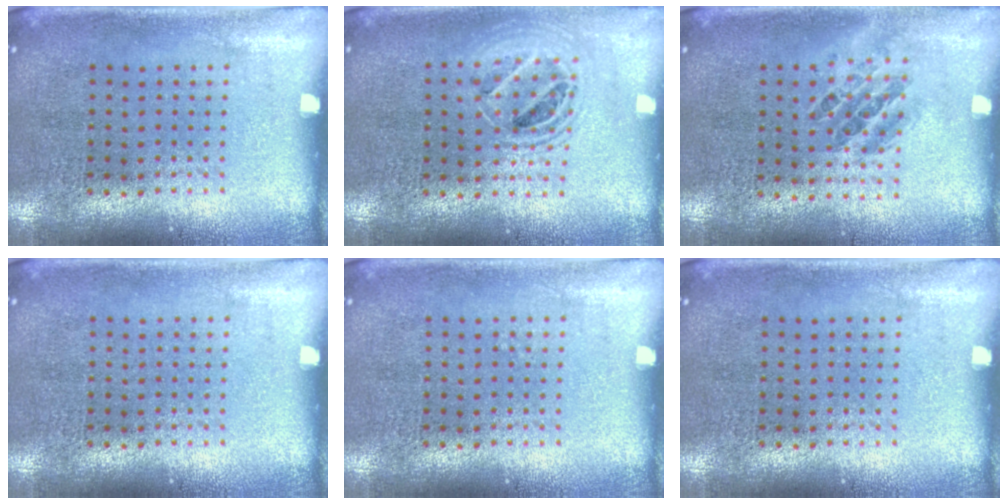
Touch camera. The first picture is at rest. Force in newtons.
{"total": 1.4, "press": 1.3, "slide": 0.6}
{"total": 1.0, "press": 0.9, "slide": 0.5}
{"total": 0.0}
{"total": 0.0}
{"total": 0.0}